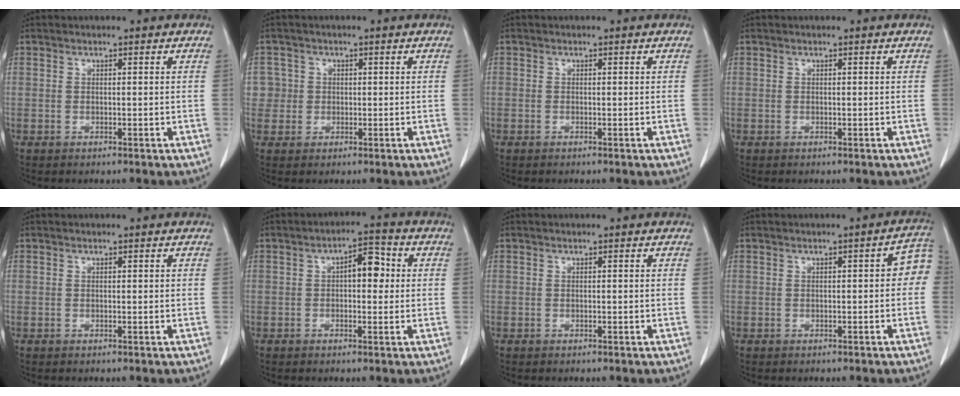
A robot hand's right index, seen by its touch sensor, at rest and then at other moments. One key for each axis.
{"total": 3.1, "fx": 0.4, "fy": 3.0, "fz": -0.3, "tx": 0.022, "ty": 0.010, "tz": 0.008}
{"total": 0.0}
{"total": 0.0}
{"total": 0.0}
{"total": 5.1, "fx": 0.7, "fy": 2.3, "fz": 4.5, "tx": -0.064, "ty": 0.022, "tz": 0.008}
{"total": 0.0}
{"total": 3.8, "fx": 0.1, "fy": 1.3, "fz": 3.6, "tx": -0.034, "ty": 0.015, "tz": -0.004}